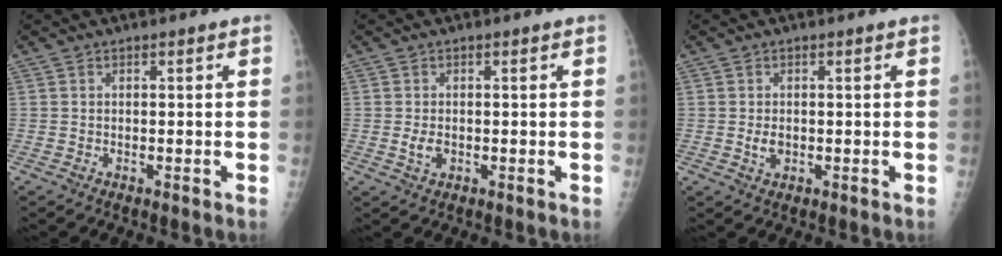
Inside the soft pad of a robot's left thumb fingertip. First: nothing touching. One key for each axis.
{"total": 2.2, "fx": -0.2, "fy": 1.5, "fz": 1.6, "tx": -0.029, "ty": -0.003, "tz": -0.001}
{"total": 2.0, "fx": 0.0, "fy": 1.4, "fz": 1.4, "tx": -0.022, "ty": -0.002, "tz": 0.003}